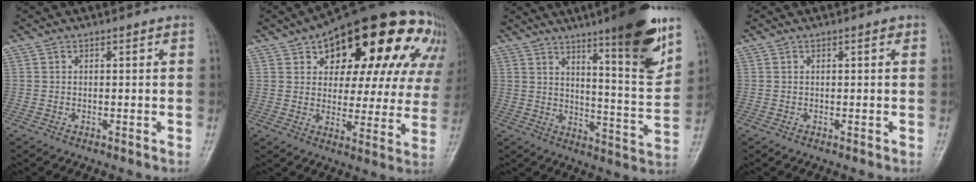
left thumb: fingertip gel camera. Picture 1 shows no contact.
{"total": 28.7, "force": [13.6, 13.9, 21.1], "torque": [-0.247, 0.019, 0.192]}
{"total": 17.3, "force": [10.5, 2.3, 13.5], "torque": [-0.170, -0.064, 0.159]}
{"total": 0.9, "force": [0.3, 0.4, 0.7], "torque": [-0.007, 0.001, 0.002]}